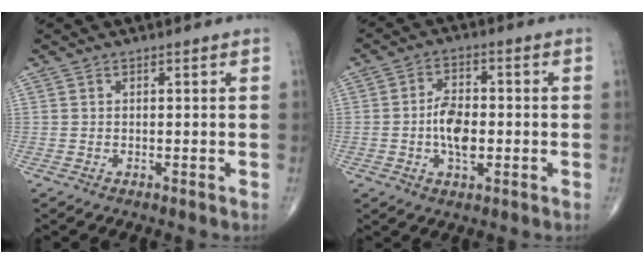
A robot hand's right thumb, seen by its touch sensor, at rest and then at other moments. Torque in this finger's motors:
{"motor_torque": [1.23, 1.04, 0.88, -0.36, 0.14]}